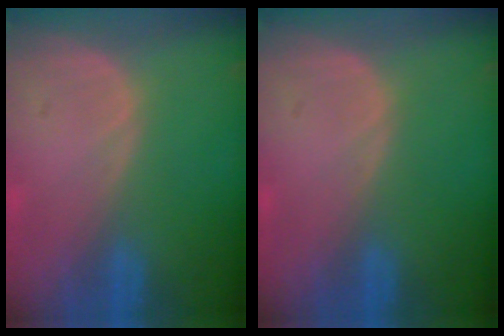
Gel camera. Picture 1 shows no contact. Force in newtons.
{"total": 0.0}